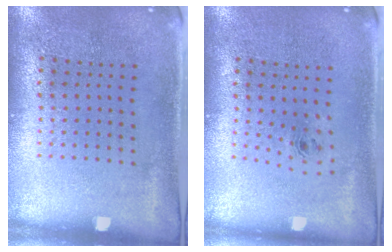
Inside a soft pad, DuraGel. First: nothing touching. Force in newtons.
{"total": 0.7, "press": 0.3, "slide": 0.6}